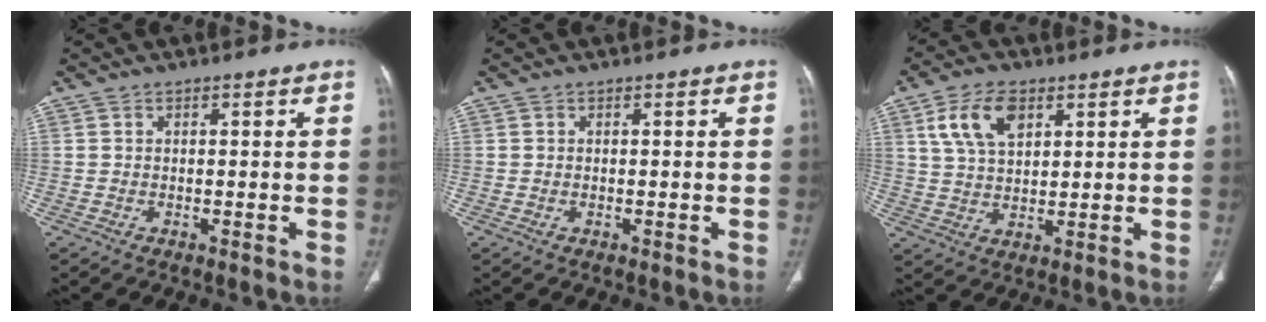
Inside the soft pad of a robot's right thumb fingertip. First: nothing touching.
{"total": 0.0}
{"total": 9.4, "force": [4.2, 5.4, 6.5], "torque": [-0.113, -0.009, 0.082]}